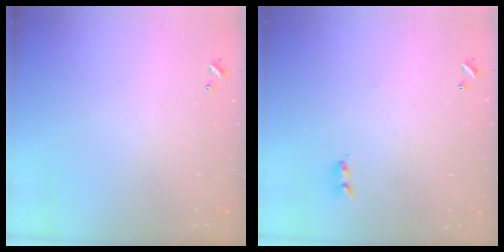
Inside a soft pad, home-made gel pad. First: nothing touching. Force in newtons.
{"total": 2.2, "press": 2.1, "slide": 0.6}